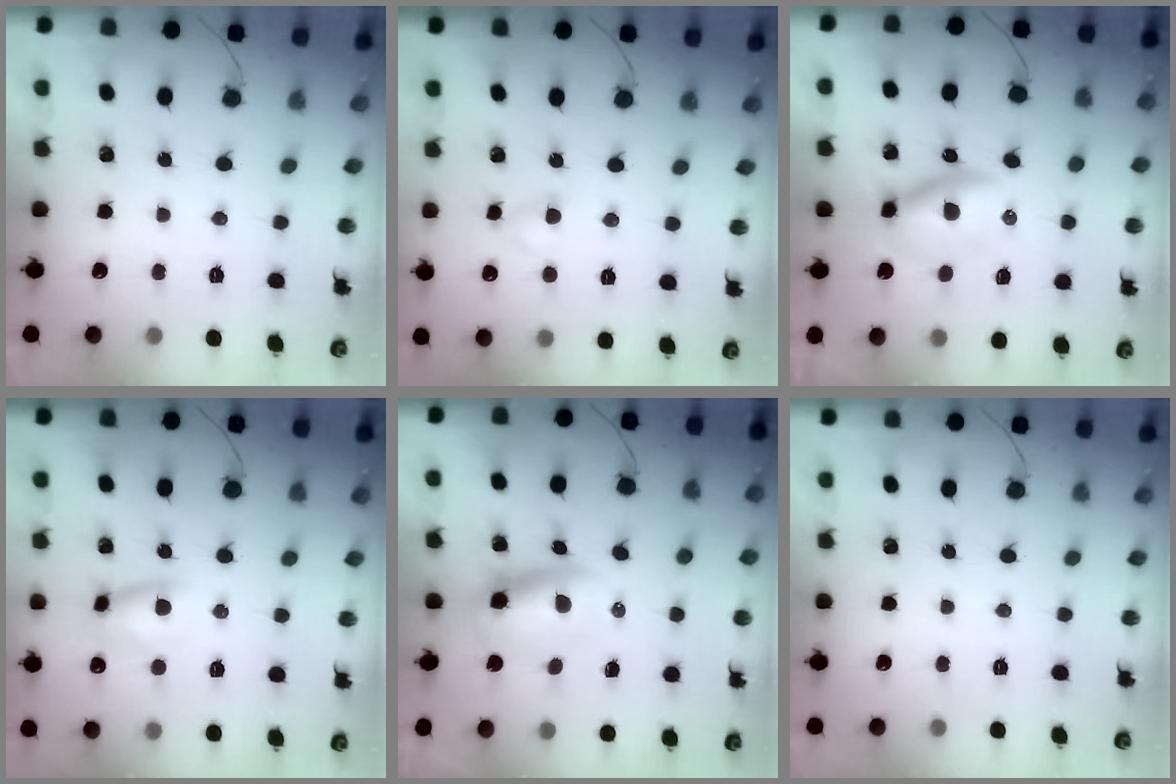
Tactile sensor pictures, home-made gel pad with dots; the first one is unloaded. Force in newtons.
{"total": 3.0, "press": 2.8, "slide": 0.9}
{"total": 6.8, "press": 6.7, "slide": 1.2}
{"total": 7.9, "press": 7.8, "slide": 0.6}
{"total": 6.9, "press": 6.7, "slide": 1.6}
{"total": 0.0}